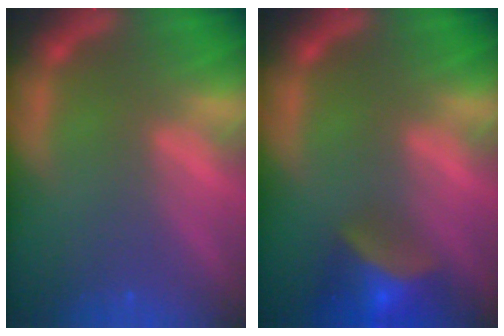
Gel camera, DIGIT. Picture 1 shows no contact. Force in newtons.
{"total": 7.0}